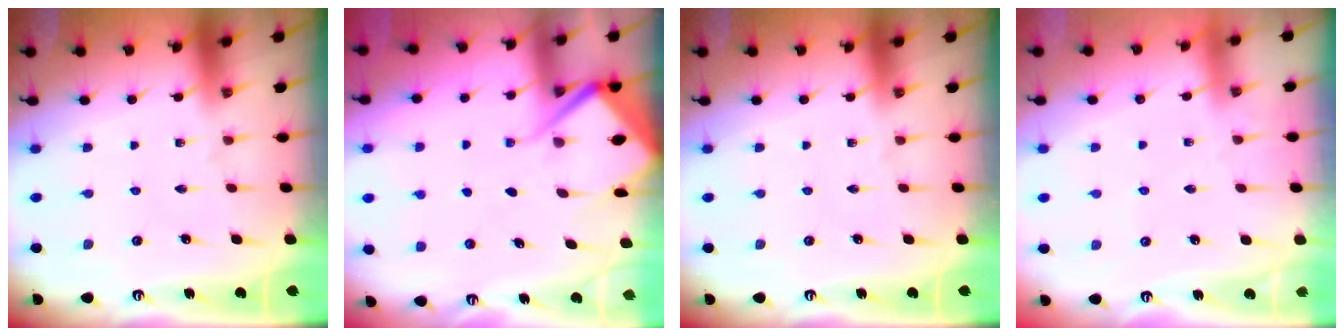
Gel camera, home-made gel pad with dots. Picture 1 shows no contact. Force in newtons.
{"total": 6.5, "press": 6.4, "slide": 0.7}
{"total": 0.0}
{"total": 2.4, "press": 2.4, "slide": 0.4}